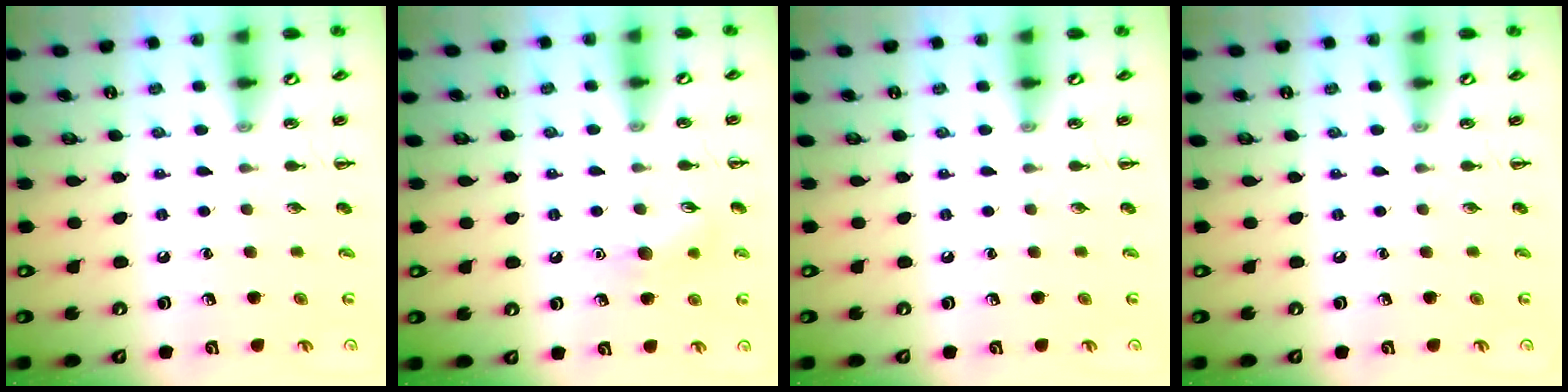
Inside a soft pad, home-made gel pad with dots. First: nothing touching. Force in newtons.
{"total": 7.8, "press": 7.6, "slide": 1.3}
{"total": 0.0}
{"total": 0.0}